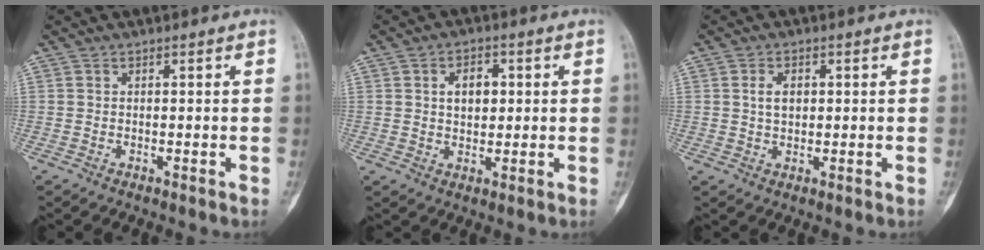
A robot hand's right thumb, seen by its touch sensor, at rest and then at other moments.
{"total": 5.3, "force": [1.2, 3.6, 3.8], "torque": [-0.040, -0.001, 0.018]}
{"total": 3.3, "force": [0.8, 2.2, 2.4], "torque": [-0.036, 0.001, 0.014]}